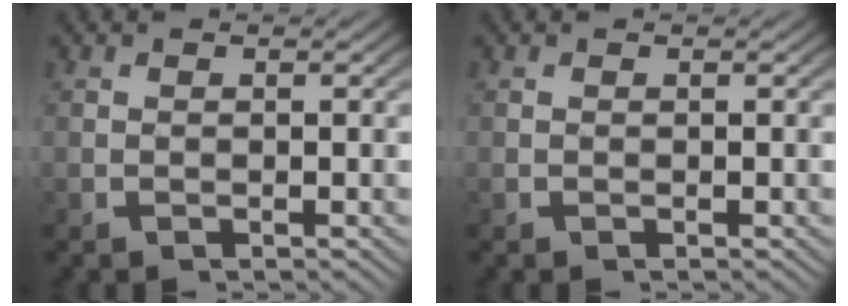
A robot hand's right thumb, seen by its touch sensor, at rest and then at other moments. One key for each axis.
{"total": 0.0}